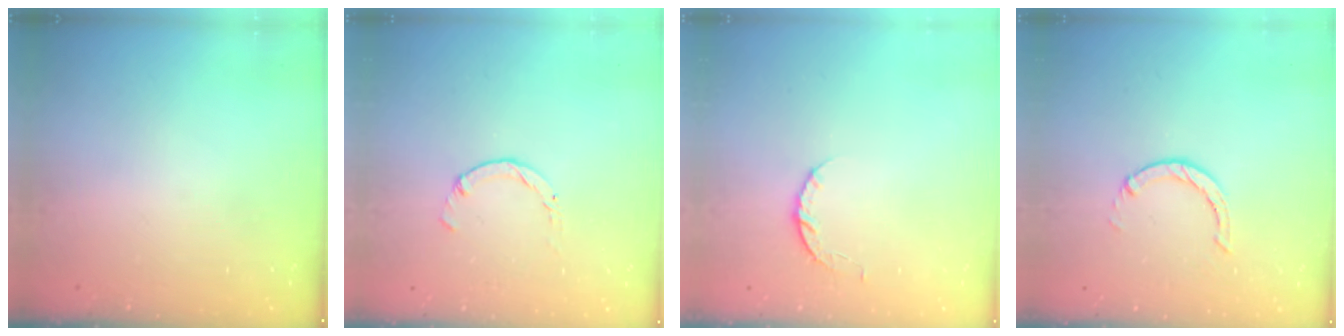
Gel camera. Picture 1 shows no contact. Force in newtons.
{"total": 0.0}
{"total": 3.9, "press": 3.9, "slide": 0.6}
{"total": 1.0, "press": 0.9, "slide": 0.3}